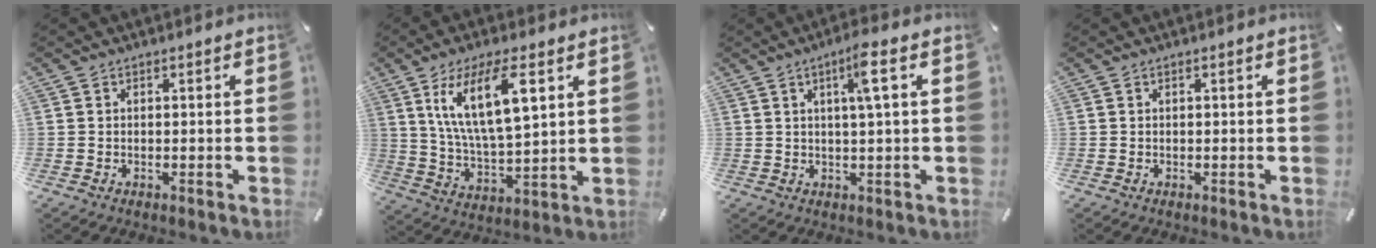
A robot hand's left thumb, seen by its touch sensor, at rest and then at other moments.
{"total": 15.1, "force": [7.5, 5.2, 12.0], "torque": [-0.245, -0.008, 0.125]}
{"total": 6.5, "force": [2.2, 0.5, 6.1], "torque": [-0.106, -0.005, 0.030]}
{"total": 0.0}